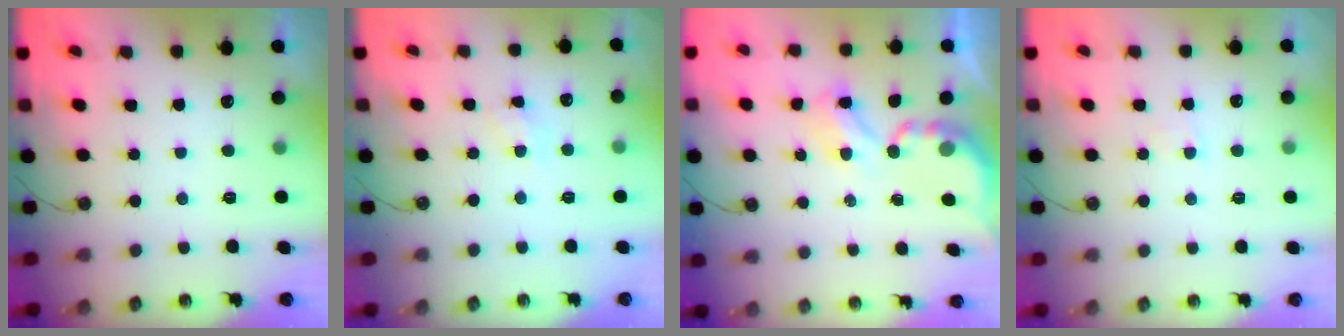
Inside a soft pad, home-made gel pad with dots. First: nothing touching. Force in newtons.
{"total": 4.2, "press": 4.2, "slide": 0.1}
{"total": 3.8, "press": 3.8, "slide": 0.2}
{"total": 3.0, "press": 3.0, "slide": 0.4}